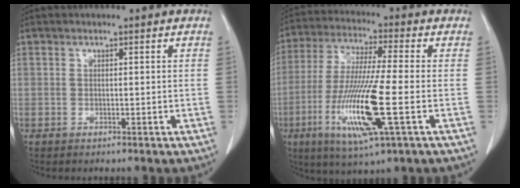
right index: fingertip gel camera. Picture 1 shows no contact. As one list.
[{"total": 15.0, "force": [-4.4, 0.7, 14.3], "torque": [-0.292, -0.022, -0.081]}]